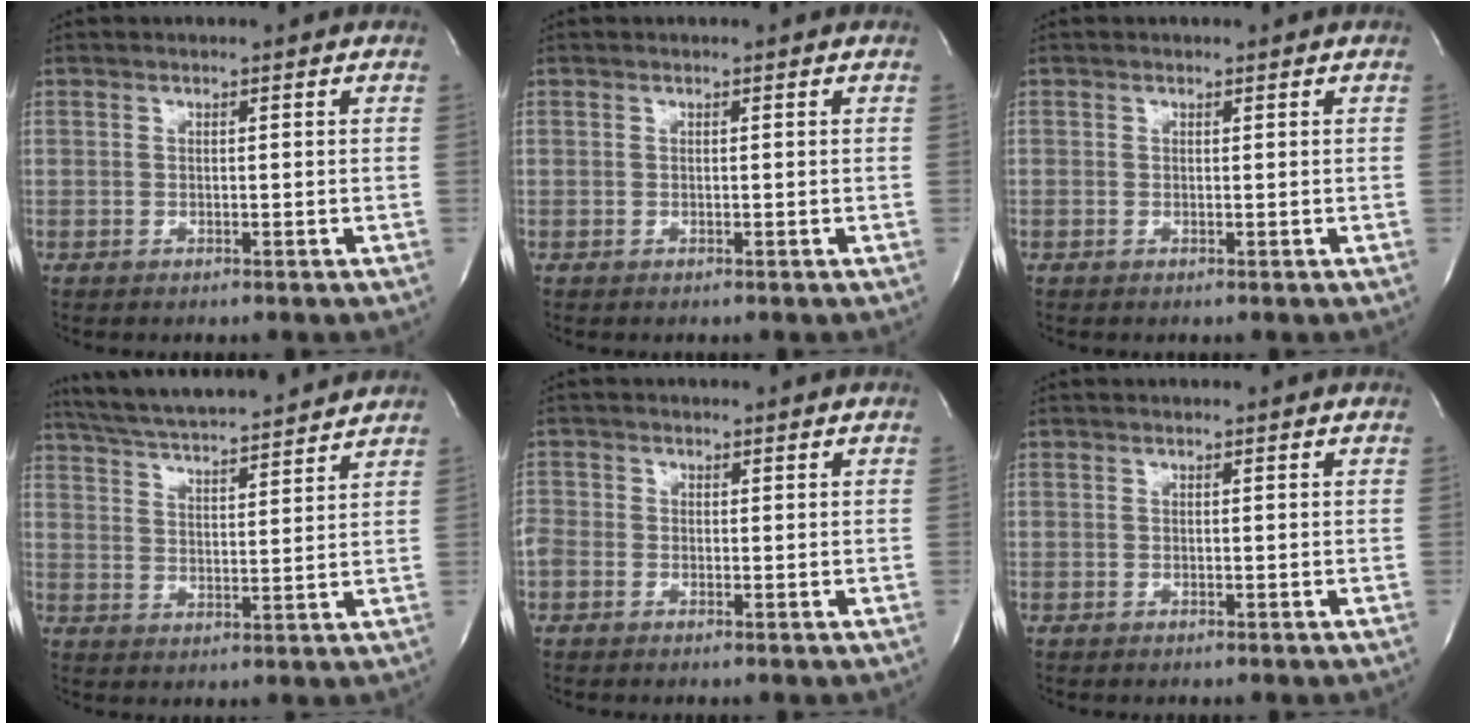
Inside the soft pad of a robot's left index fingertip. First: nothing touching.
{"total": 0.0}
{"total": 0.0}
{"total": 16.4, "force": [15.1, 1.3, 6.3], "torque": [-0.116, 0.022, 0.230]}
{"total": 2.9, "force": [-0.5, 2.5, 1.4], "torque": [-0.043, 0.009, -0.012]}
{"total": 0.0}